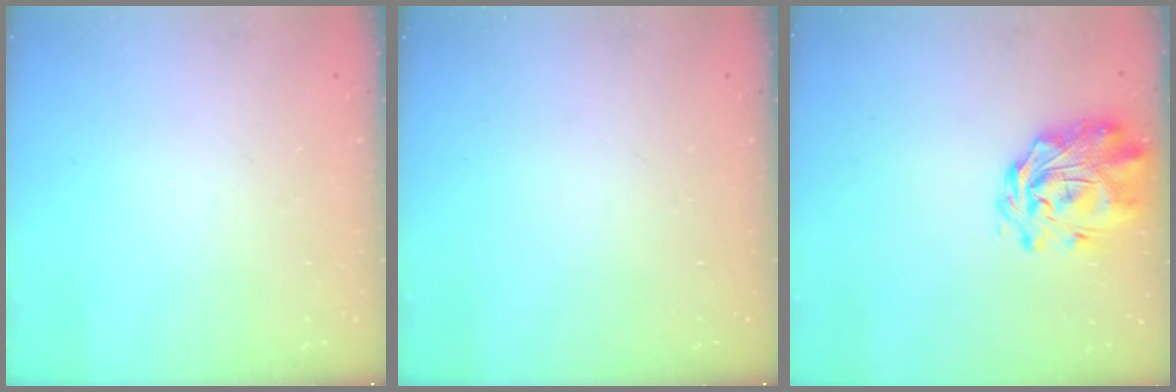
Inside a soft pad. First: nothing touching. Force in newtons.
{"total": 0.0}
{"total": 2.9, "press": 2.6, "slide": 1.4}